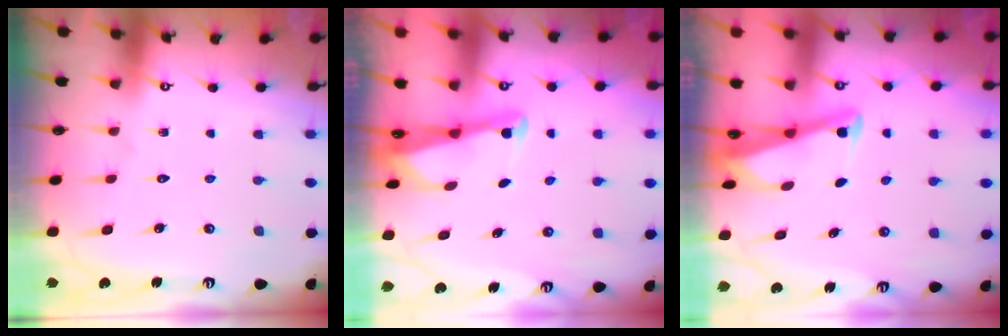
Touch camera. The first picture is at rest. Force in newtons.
{"total": 2.5, "press": 2.5, "slide": 0.2}
{"total": 2.8, "press": 2.8, "slide": 0.3}